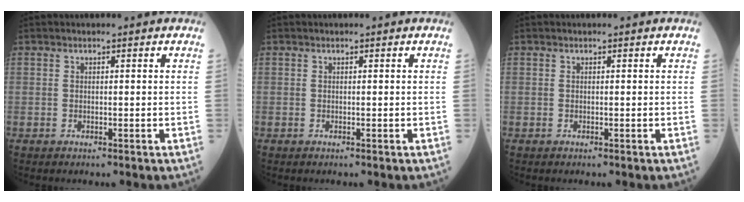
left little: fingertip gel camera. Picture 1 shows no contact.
{"total": 0.0}
{"total": 0.0}